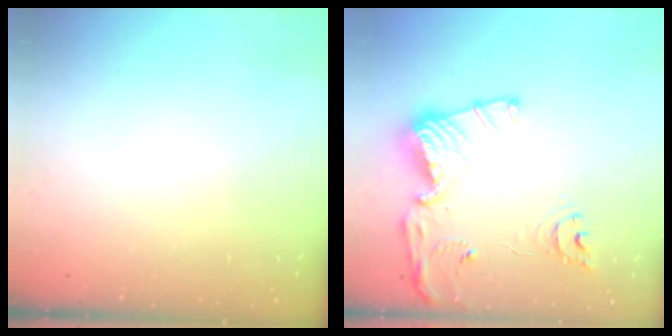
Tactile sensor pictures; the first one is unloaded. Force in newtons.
{"total": 15.1, "press": 15.0, "slide": 1.6}